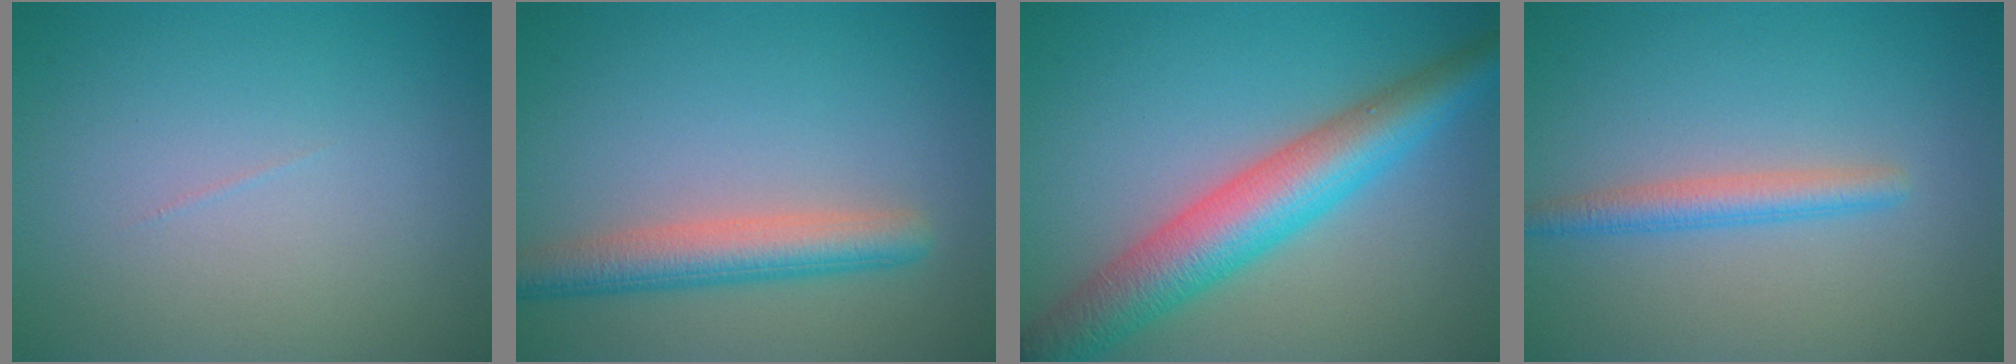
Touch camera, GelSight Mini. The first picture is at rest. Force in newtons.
{"total": 4.3, "press": 4.3, "slide": 0.2}
{"total": 7.6, "press": 7.6, "slide": 0.2}
{"total": 2.4, "press": 2.4, "slide": 0.1}